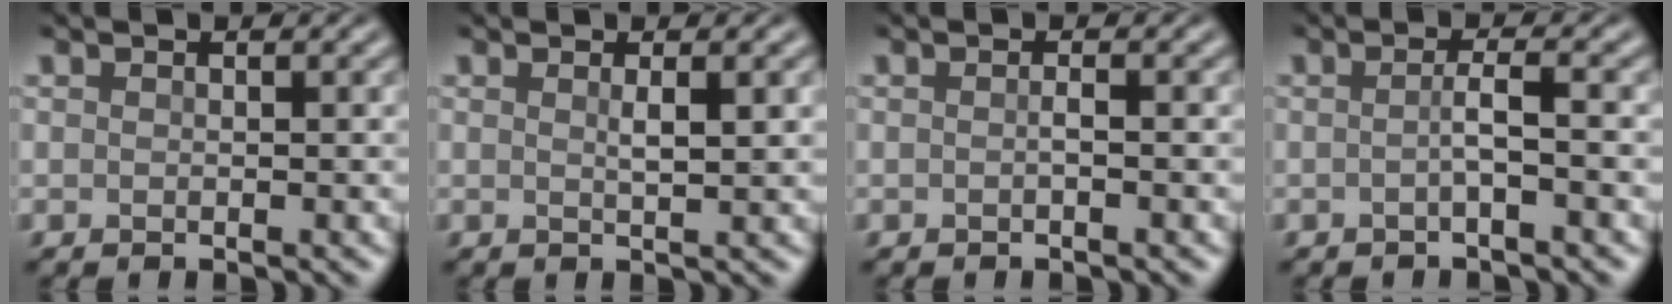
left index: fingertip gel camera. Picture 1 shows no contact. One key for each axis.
{"total": 2.0, "fx": 0.6, "fy": 0.5, "fz": 1.8, "tx": -0.024, "ty": 0.002, "tz": 0.006}
{"total": 0.5, "fx": -0.2, "fy": 0.0, "fz": 0.5, "tx": -0.011, "ty": 0.001, "tz": -0.003}
{"total": 1.8, "fx": -0.4, "fy": 0.2, "fz": 1.7, "tx": -0.030, "ty": 0.002, "tz": -0.011}